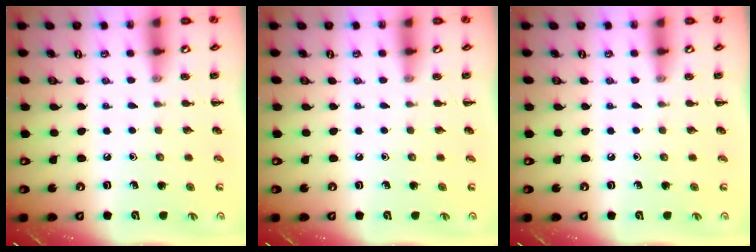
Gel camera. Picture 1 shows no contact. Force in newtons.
{"total": 0.0}
{"total": 0.0}